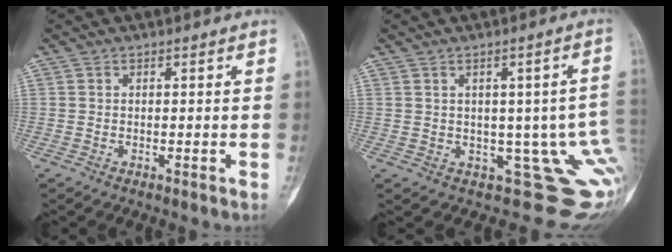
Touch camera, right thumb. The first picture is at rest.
{"total": 12.8, "force": [-0.6, 6.5, 11.1], "torque": [-0.102, -0.014, 0.006]}